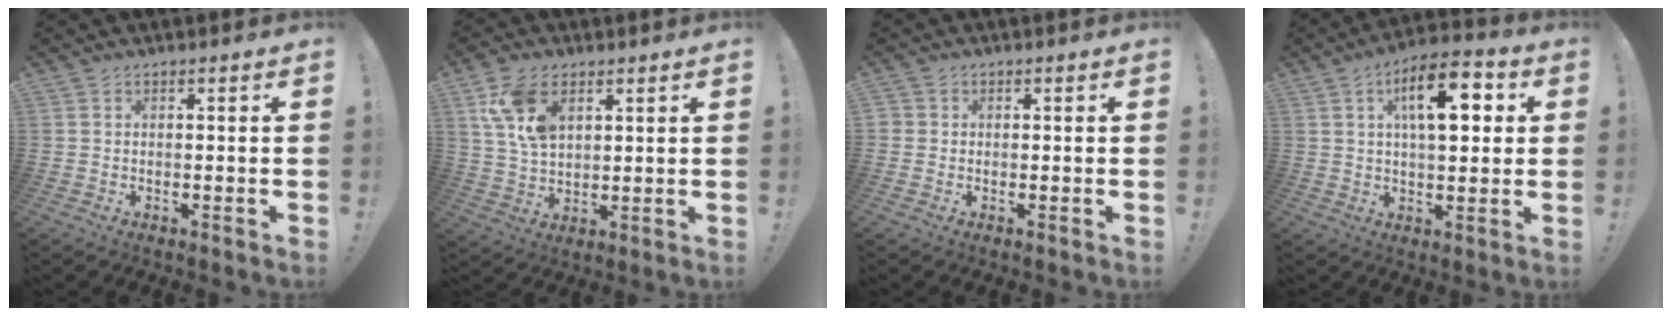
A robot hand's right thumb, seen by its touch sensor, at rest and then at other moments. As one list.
[{"total": 11.7, "force": [5.6, 6.9, 7.5], "torque": [-0.146, -0.013, 0.106]}, {"total": 1.5, "force": [-0.1, 1.5, 0.3], "torque": [-0.004, 0.004, -0.003]}, {"total": 14.7, "force": [4.5, 6.4, 12.4], "torque": [-0.184, 0.003, 0.070]}]